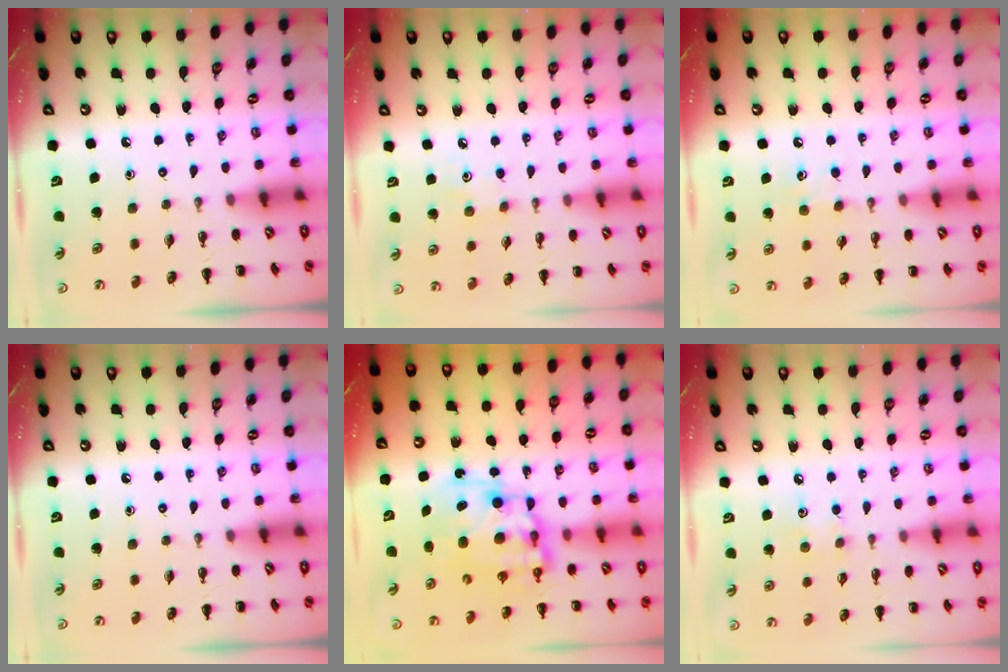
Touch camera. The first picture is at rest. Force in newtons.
{"total": 3.2, "press": 3.0, "slide": 0.9}
{"total": 4.6, "press": 4.4, "slide": 1.5}
{"total": 0.0}
{"total": 12.0, "press": 11.7, "slide": 2.9}
{"total": 4.8, "press": 4.6, "slide": 1.2}